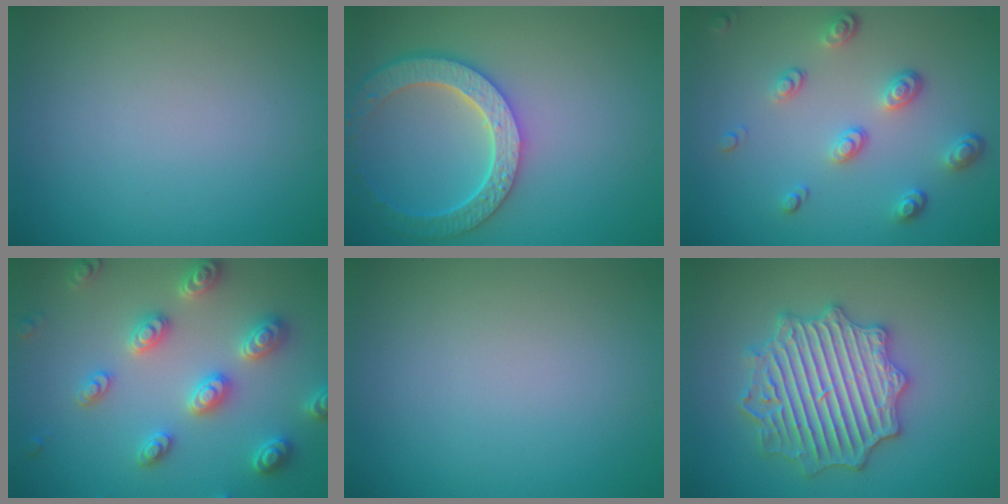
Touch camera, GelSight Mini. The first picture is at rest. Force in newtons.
{"total": 5.7, "press": 4.6, "slide": 3.4}
{"total": 3.4, "press": 2.6, "slide": 2.3}
{"total": 5.2, "press": 5.0, "slide": 1.2}
{"total": 0.0}
{"total": 6.7, "press": 6.6, "slide": 1.0}